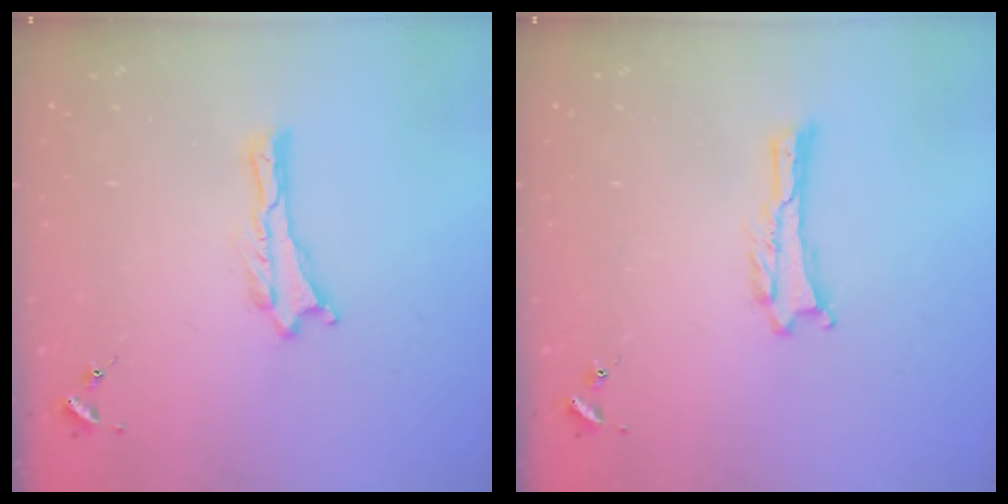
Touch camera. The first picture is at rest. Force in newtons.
{"total": 0.0}